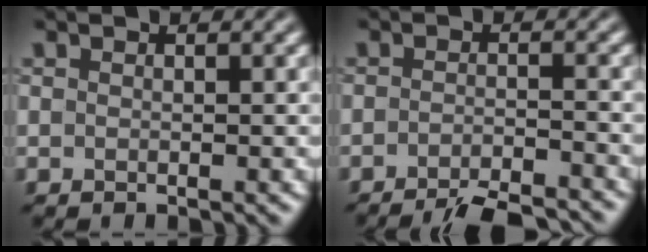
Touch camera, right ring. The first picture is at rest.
{"total": 5.3, "force": [-4.6, 0.6, 2.6], "torque": [-0.046, -0.002, -0.074]}